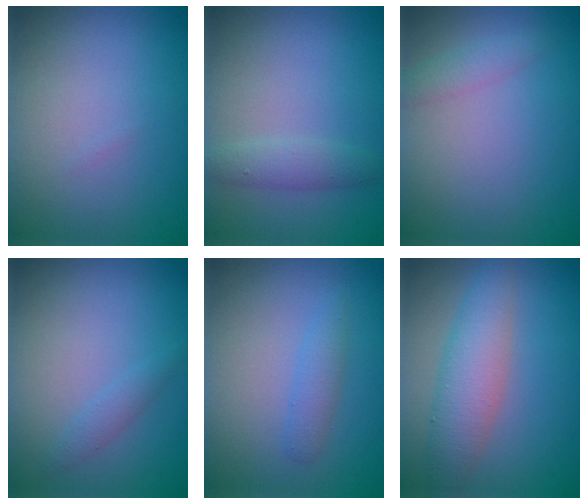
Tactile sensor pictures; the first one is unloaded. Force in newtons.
{"total": 1.9, "press": 1.9, "slide": 0.1}
{"total": 1.3, "press": 1.3, "slide": 0.0}
{"total": 1.2, "press": 1.2, "slide": 0.0}
{"total": 1.4, "press": 1.4, "slide": 0.1}
{"total": 4.3, "press": 4.3, "slide": 0.1}